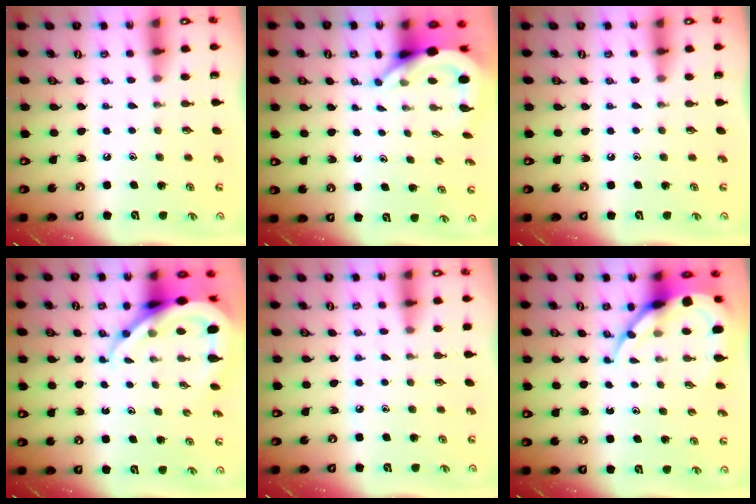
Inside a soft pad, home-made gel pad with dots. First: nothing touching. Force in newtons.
{"total": 6.1, "press": 6.1, "slide": 1.0}
{"total": 0.0}
{"total": 11.5, "press": 11.4, "slide": 1.2}
{"total": 5.2, "press": 5.2, "slide": 0.7}
{"total": 10.5, "press": 10.4, "slide": 1.1}